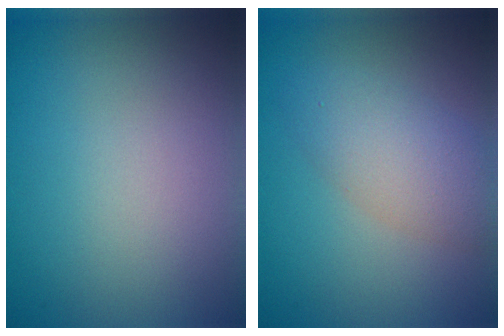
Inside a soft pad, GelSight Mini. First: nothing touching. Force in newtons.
{"total": 4.0, "press": 4.0, "slide": 0.1}